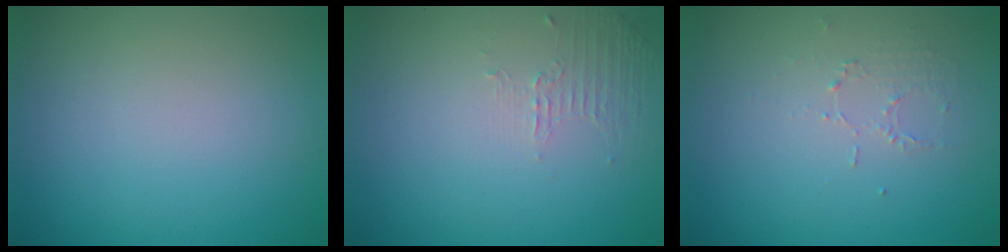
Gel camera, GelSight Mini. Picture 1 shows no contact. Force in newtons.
{"total": 1.1, "press": 0.2, "slide": 1.0}
{"total": 1.0, "press": 0.5, "slide": 0.9}